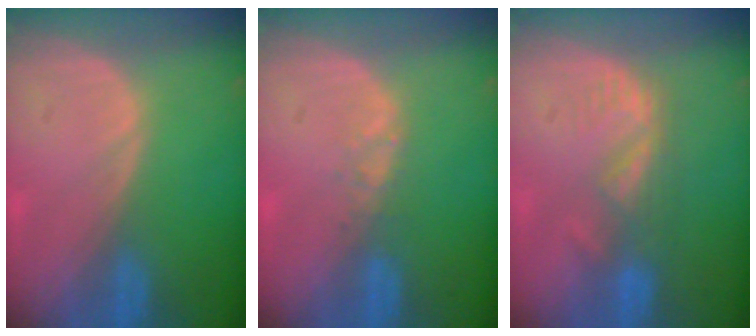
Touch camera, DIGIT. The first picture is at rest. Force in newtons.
{"total": 1.4, "press": 1.4, "slide": 0.2}
{"total": 4.3, "press": 4.0, "slide": 1.7}